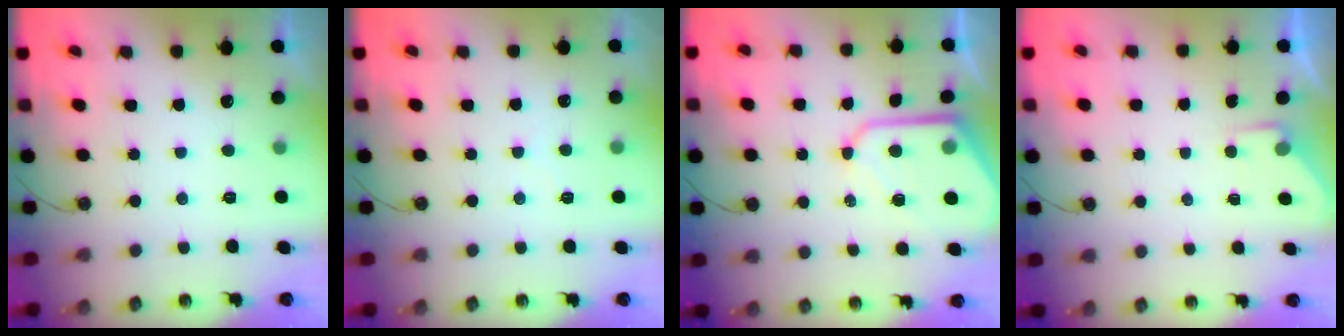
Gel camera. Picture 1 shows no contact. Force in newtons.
{"total": 2.1, "press": 2.0, "slide": 0.4}
{"total": 12.0, "press": 12.0, "slide": 1.1}
{"total": 2.8, "press": 2.8, "slide": 0.4}